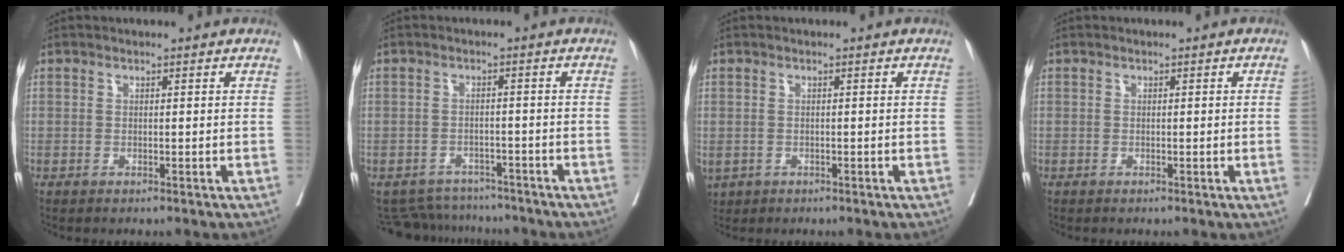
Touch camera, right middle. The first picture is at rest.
{"total": 7.6, "force": [-7.2, 2.3, -0.3], "torque": [0.000, 0.010, -0.101]}
{"total": 3.4, "force": [-1.7, 2.5, 1.5], "torque": [-0.041, -0.007, -0.022]}
{"total": 1.1, "force": [-0.2, -0.4, 1.0], "torque": [-0.011, 0.000, -0.001]}